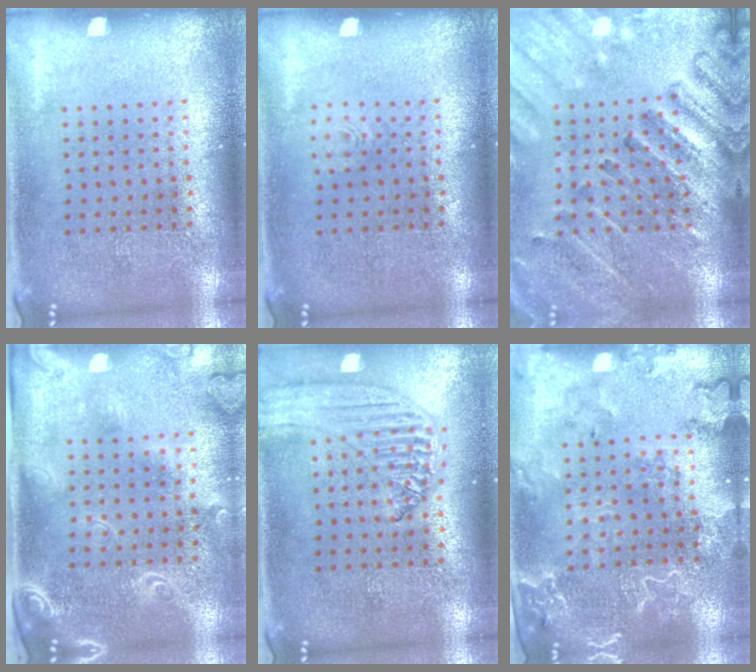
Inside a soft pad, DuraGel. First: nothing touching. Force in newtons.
{"total": 0.7, "press": 0.6, "slide": 0.2}
{"total": 2.6, "press": 2.6, "slide": 0.2}
{"total": 2.4, "press": 1.9, "slide": 1.4}
{"total": 1.3, "press": 1.3, "slide": 0.2}
{"total": 2.5, "press": 2.4, "slide": 0.8}